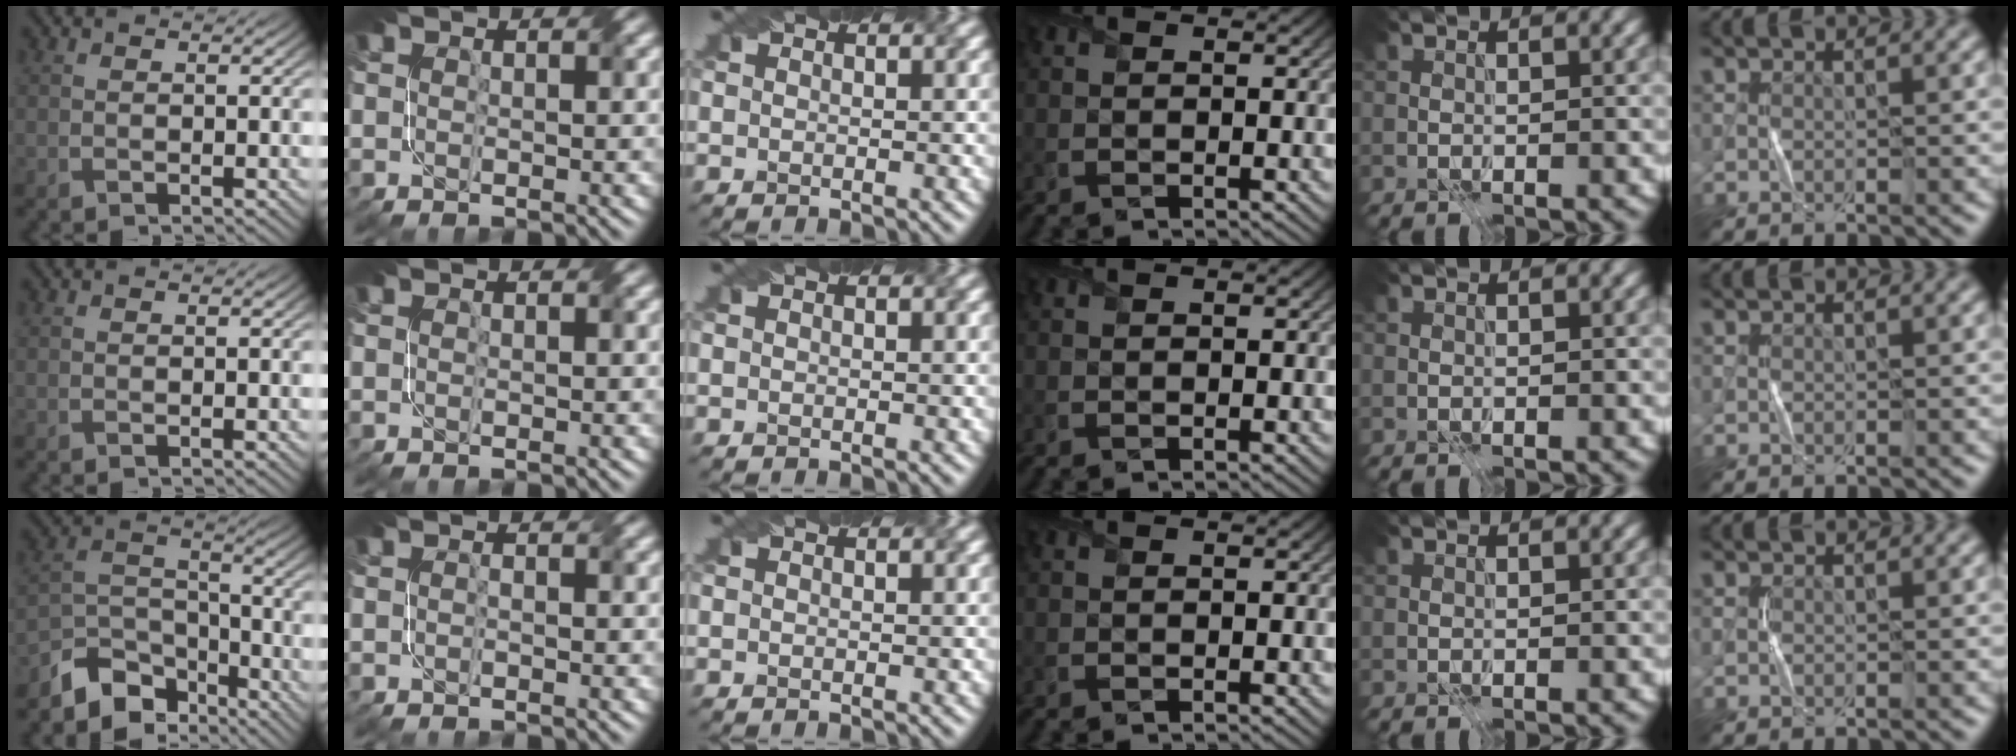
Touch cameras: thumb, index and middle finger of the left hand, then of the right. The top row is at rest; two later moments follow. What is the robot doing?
{"motion": "fold", "object": "paper"}